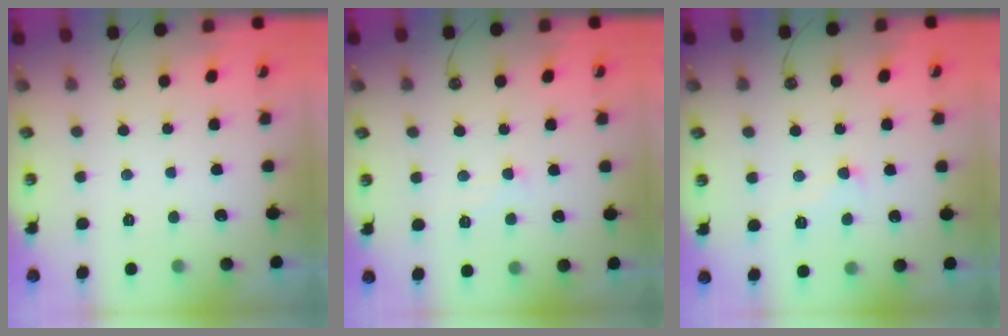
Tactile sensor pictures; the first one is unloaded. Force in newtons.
{"total": 1.0, "press": 0.8, "slide": 0.5}
{"total": 3.1, "press": 3.0, "slide": 0.5}